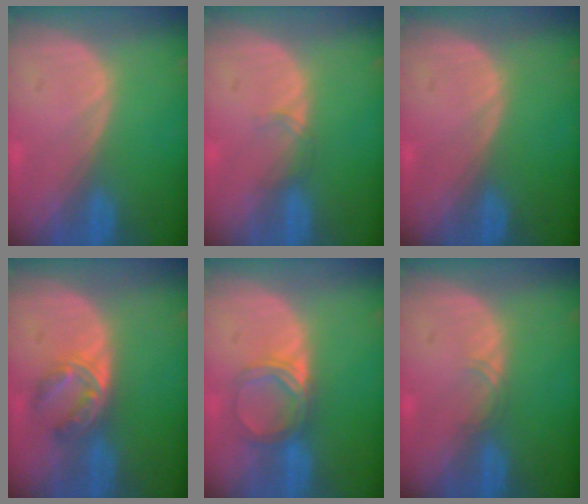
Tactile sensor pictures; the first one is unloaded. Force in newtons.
{"total": 1.3, "press": 1.2, "slide": 0.2}
{"total": 0.0}
{"total": 5.6, "press": 4.6, "slide": 3.2}
{"total": 5.0, "press": 4.6, "slide": 2.1}
{"total": 1.1, "press": 1.1, "slide": 0.1}